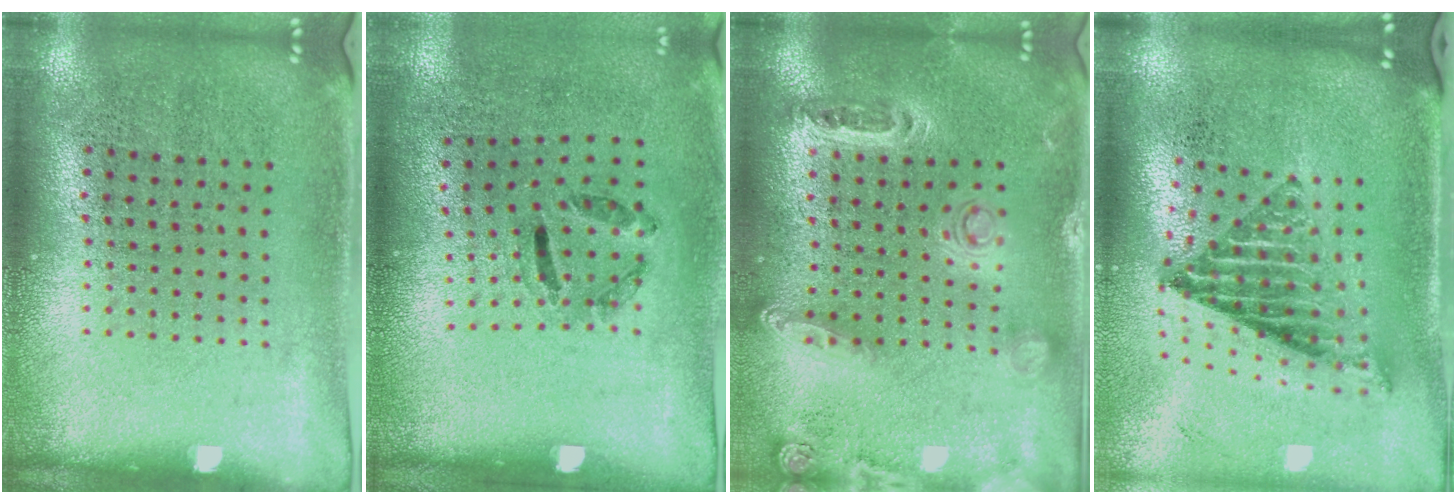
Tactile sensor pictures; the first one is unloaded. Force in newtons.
{"total": 1.3, "press": 0.6, "slide": 1.1}
{"total": 1.4, "press": 1.3, "slide": 0.3}
{"total": 1.6, "press": 1.3, "slide": 1.0}